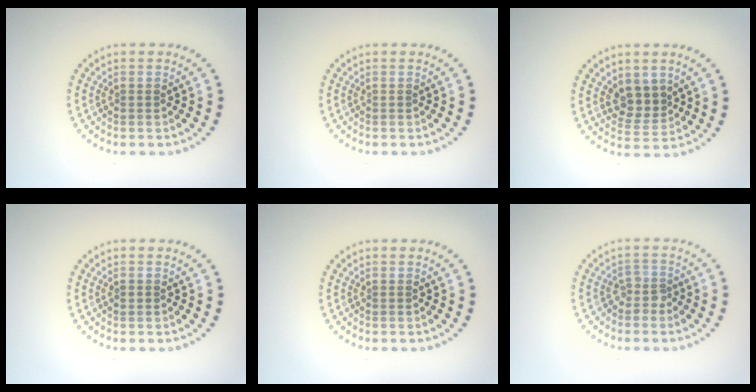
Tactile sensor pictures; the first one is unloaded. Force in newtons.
{"total": 0.0}
{"total": 2.9, "press": 2.6, "slide": 1.3}
{"total": 0.6, "press": 0.6, "slide": 0.1}
{"total": 0.0}
{"total": 1.5, "press": 1.1, "slide": 0.9}